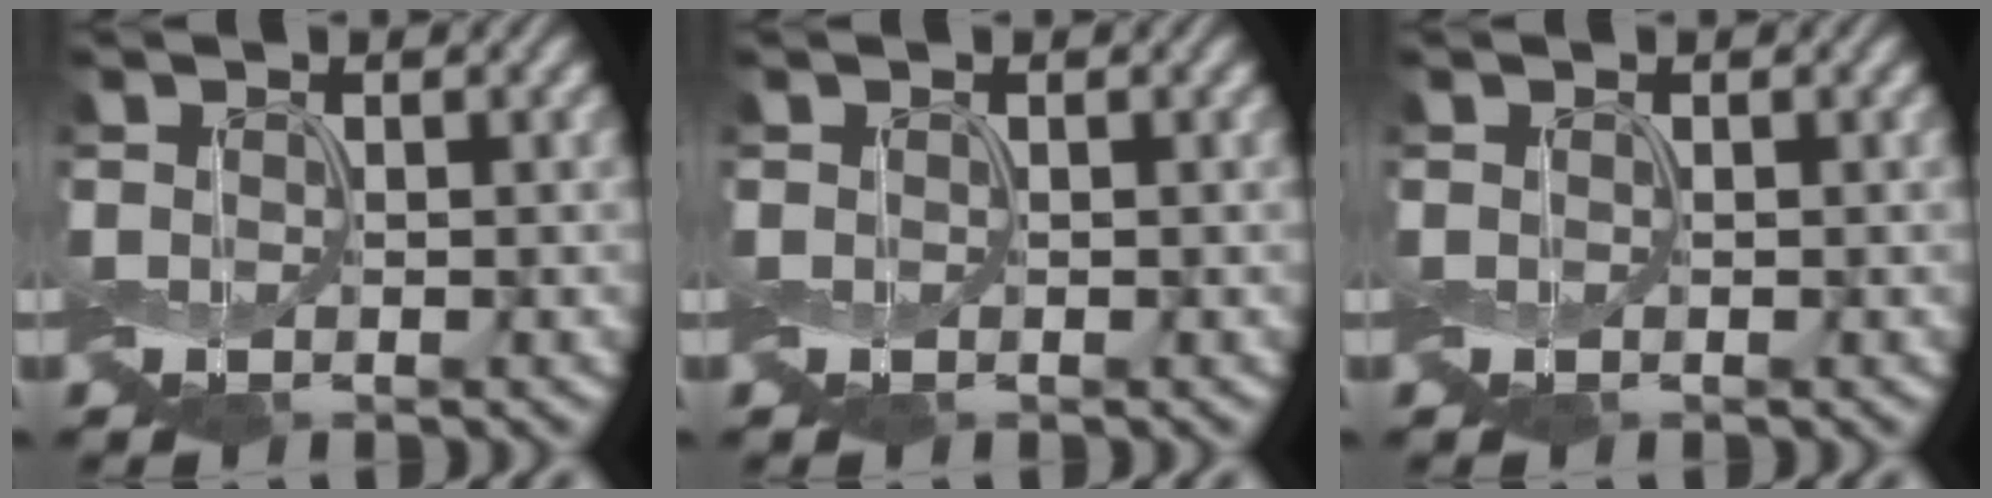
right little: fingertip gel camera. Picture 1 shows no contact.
{"total": 0.0}
{"total": 0.0}